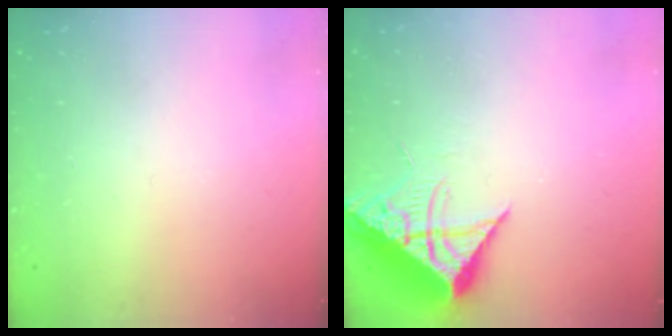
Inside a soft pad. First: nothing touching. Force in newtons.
{"total": 9.7, "press": 9.7, "slide": 1.0}